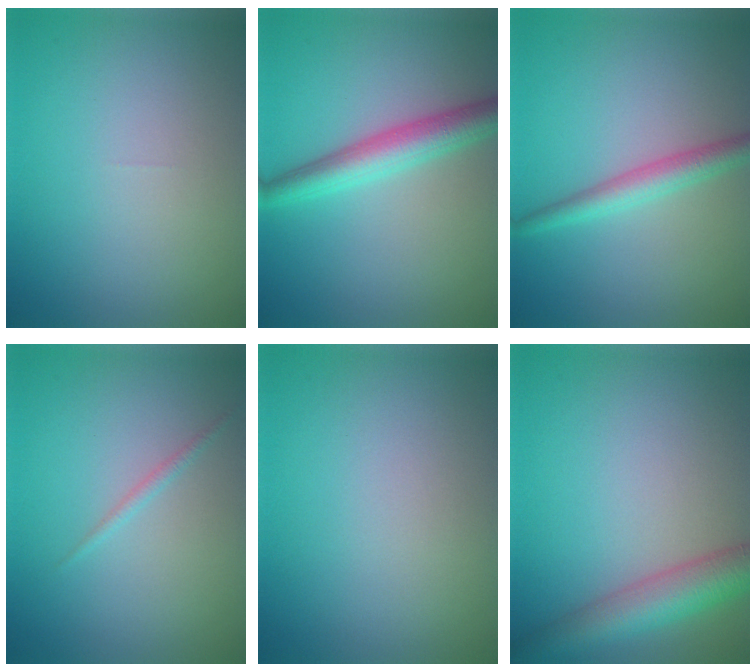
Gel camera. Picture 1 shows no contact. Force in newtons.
{"total": 4.2, "press": 4.2, "slide": 0.1}
{"total": 2.7, "press": 2.7, "slide": 0.1}
{"total": 0.7, "press": 0.7, "slide": 0.0}
{"total": 0.0}
{"total": 5.7, "press": 5.7, "slide": 0.2}